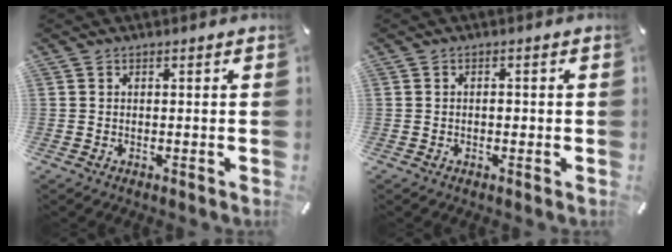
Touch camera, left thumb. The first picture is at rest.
{"total": 1.1, "force": [-0.2, 0.7, 0.8], "torque": [-0.017, 0.001, -0.005]}